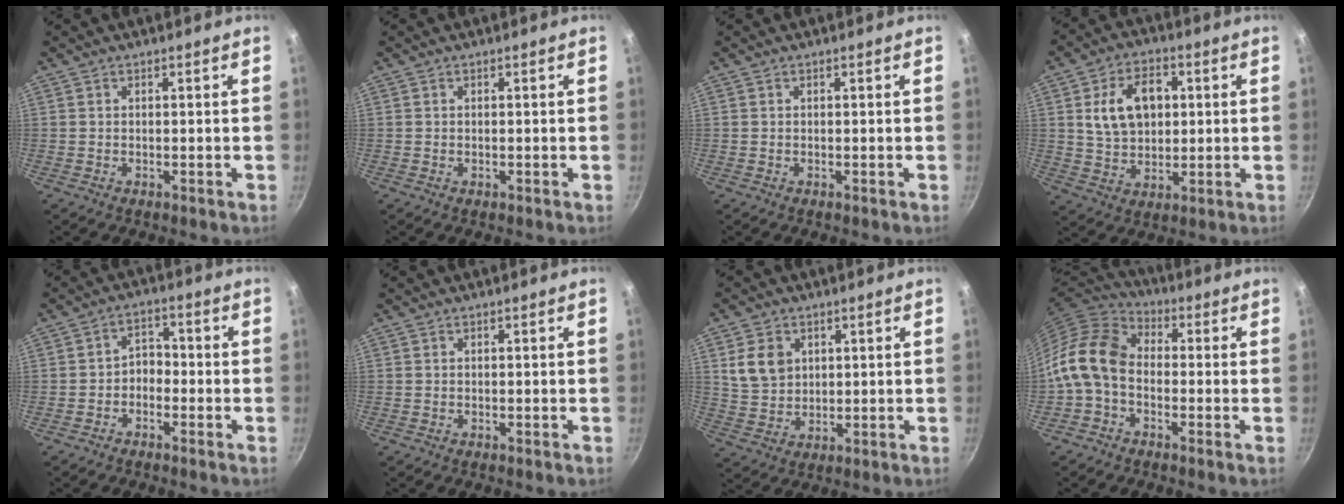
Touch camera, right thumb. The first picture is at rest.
{"total": 0.0}
{"total": 0.0}
{"total": 12.0, "force": [2.4, 8.3, 8.3], "torque": [-0.113, 0.002, 0.042]}
{"total": 3.8, "force": [-1.6, 2.7, 2.1], "torque": [-0.012, 0.027, -0.034]}
{"total": 0.0}
{"total": 7.4, "force": [2.4, 5.8, 3.9], "torque": [-0.053, -0.009, 0.053]}
{"total": 11.7, "force": [-2.0, 8.3, 8.0], "torque": [-0.143, 0.040, -0.063]}